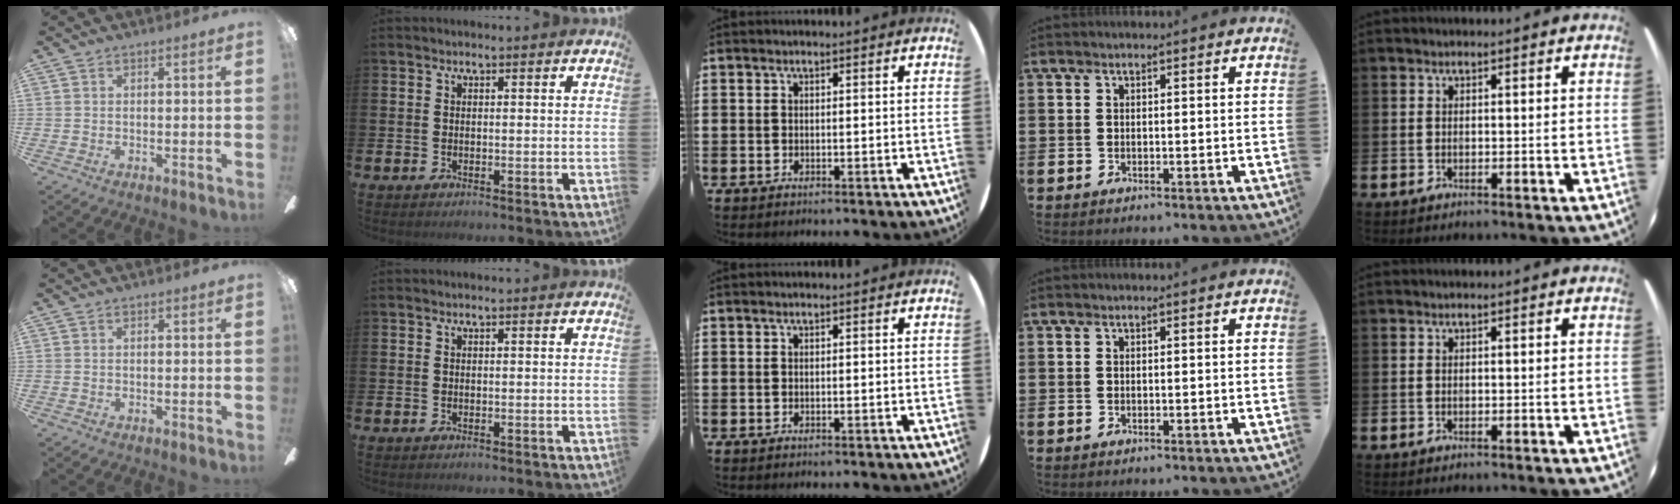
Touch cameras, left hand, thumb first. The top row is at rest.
{}